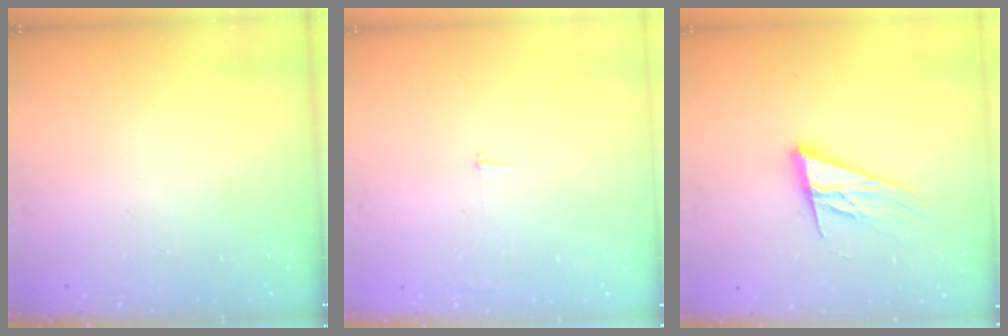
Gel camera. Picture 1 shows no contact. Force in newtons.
{"total": 2.3, "press": 2.3, "slide": 0.2}
{"total": 14.7, "press": 14.1, "slide": 4.0}